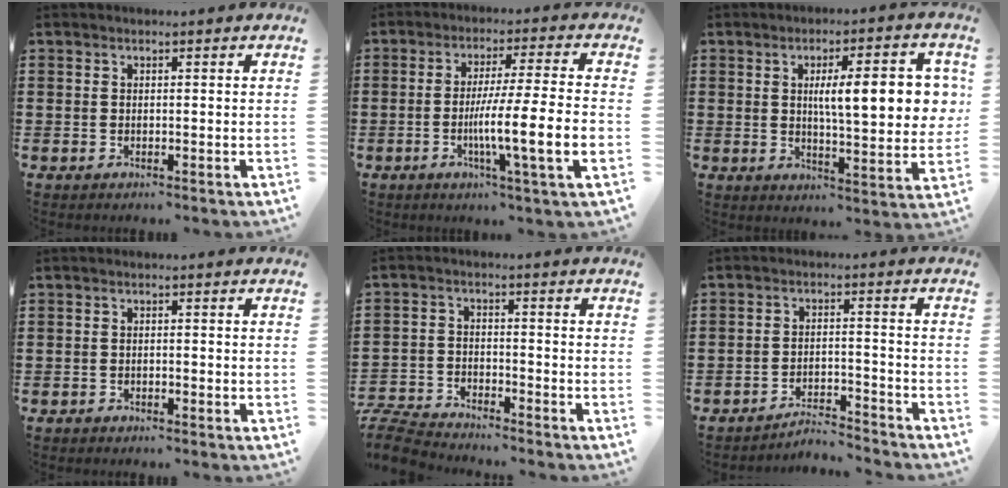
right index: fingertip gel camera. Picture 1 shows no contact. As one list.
[{"total": 10.2, "force": [-2.9, 0.0, 9.8], "torque": [-0.170, -0.012, -0.053]}, {"total": 10.9, "force": [2.1, 3.1, 10.2], "torque": [-0.158, -0.002, 0.028]}, {"total": 0.7, "force": [-0.6, 0.2, 0.2], "torque": [-0.006, -0.003, -0.011]}, {"total": 5.2, "force": [-5.2, 0.5, 0.6], "torque": [-0.036, -0.004, -0.112]}, {"total": 4.0, "force": [-4.0, 0.1, 0.6], "torque": [-0.016, 0.002, -0.085]}]